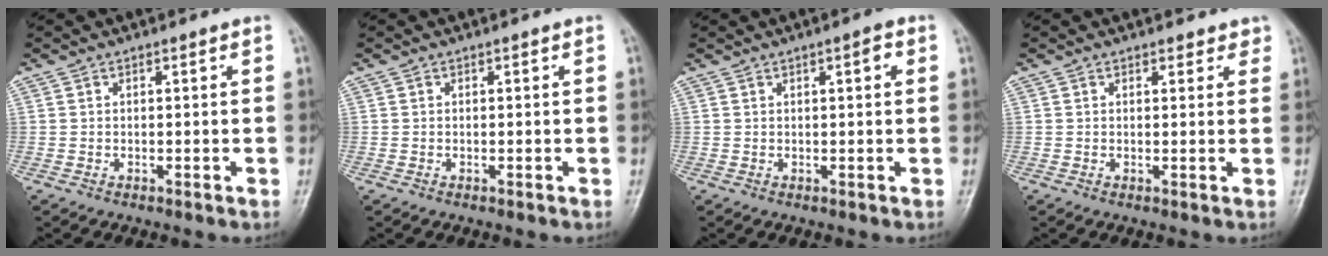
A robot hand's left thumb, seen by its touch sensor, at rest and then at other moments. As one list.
[{"total": 0.0}, {"total": 2.3, "force": [0.8, 0.7, 2.1], "torque": [-0.026, 0.004, 0.009]}, {"total": 1.8, "force": [1.4, 1.1, 0.4], "torque": [0.017, -0.004, 0.009]}]